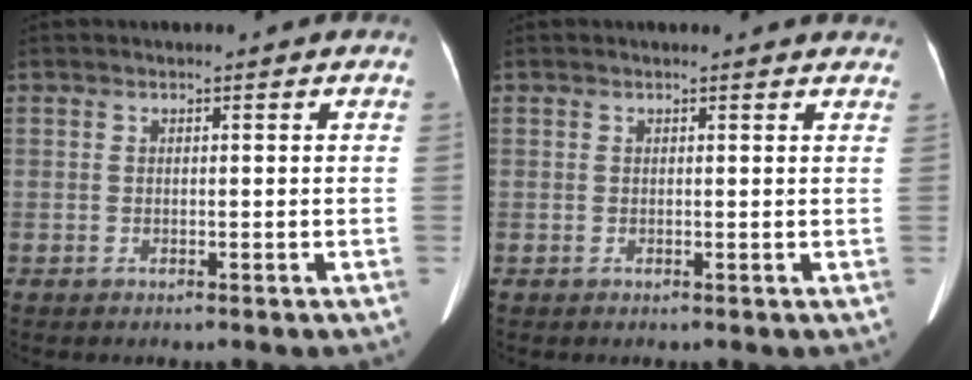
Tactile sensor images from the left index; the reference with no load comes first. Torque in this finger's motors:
{"motor_torque": [-0.02, -0.28, -0.07, -0.05]}